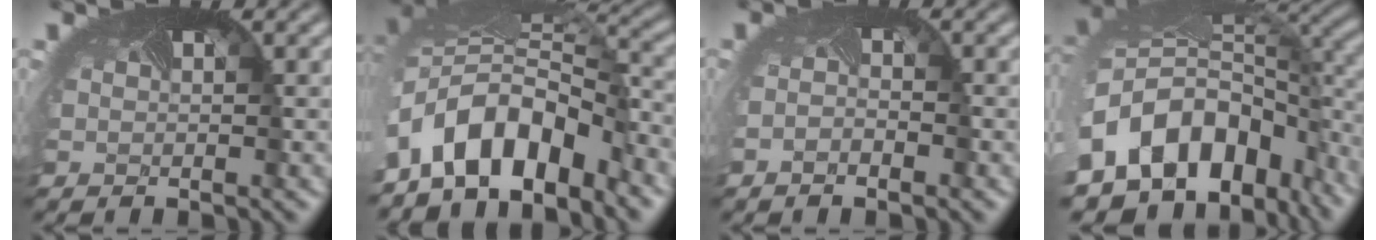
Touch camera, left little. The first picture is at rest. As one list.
[{"total": 9.9, "force": [-5.2, 5.0, 6.7], "torque": [-0.121, -0.007, -0.095]}, {"total": 1.3, "force": [-1.0, 0.3, 0.6], "torque": [-0.014, -0.007, -0.015]}, {"total": 14.3, "force": [-6.3, 9.9, 8.1], "torque": [-0.176, -0.041, -0.083]}]